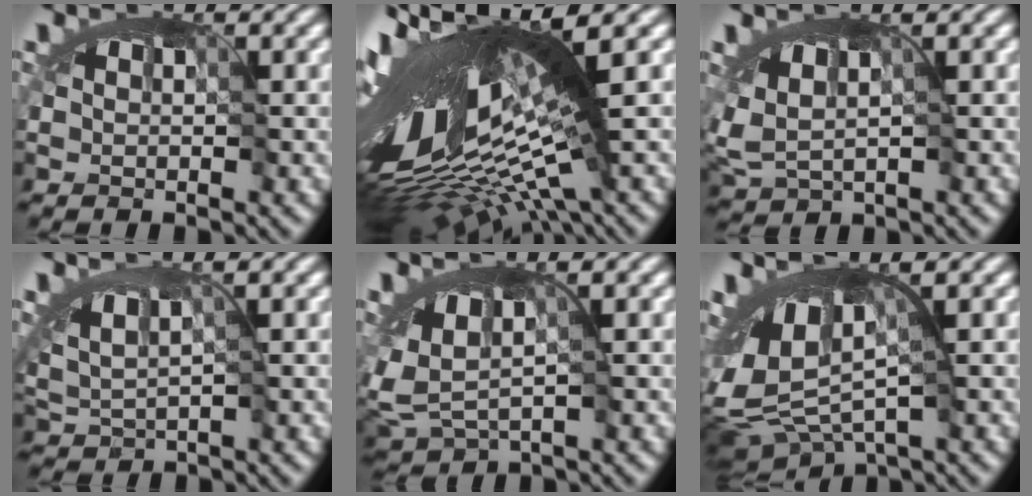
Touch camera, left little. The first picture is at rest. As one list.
[{"total": 15.9, "force": [-1.3, 5.5, 14.9], "torque": [-0.270, -0.017, -0.022]}, {"total": 2.8, "force": [-0.1, 1.6, 2.3], "torque": [-0.035, -0.005, 0.005]}, {"total": 3.1, "force": [0.3, 1.5, 2.7], "torque": [-0.036, 0.004, 0.010]}, {"total": 3.6, "force": [-0.2, 1.5, 3.2], "torque": [-0.057, -0.011, -0.001]}, {"total": 7.3, "force": [-0.5, 3.0, 6.7], "torque": [-0.108, -0.010, -0.005]}]